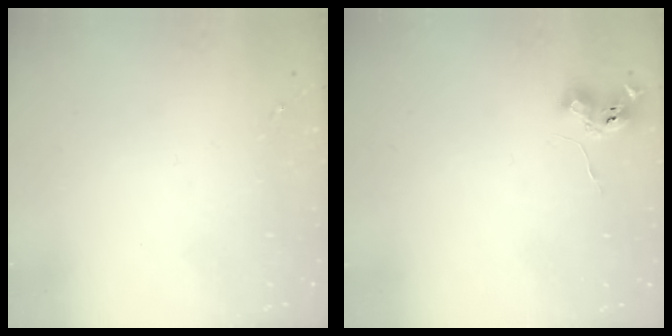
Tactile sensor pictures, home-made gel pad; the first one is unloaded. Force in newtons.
{"total": 6.2, "press": 6.1, "slide": 0.8}